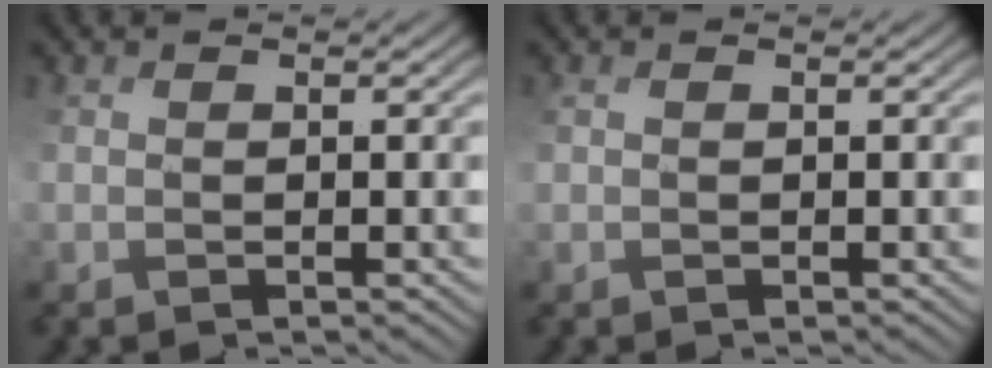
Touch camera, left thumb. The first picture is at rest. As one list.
[{"total": 0.0}]